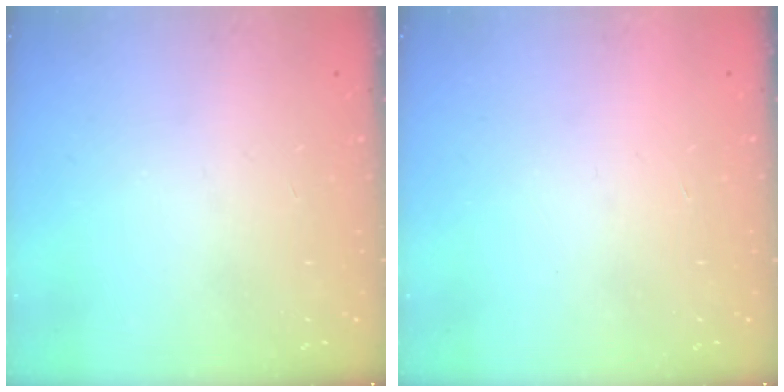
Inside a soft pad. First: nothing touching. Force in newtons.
{"total": 1.5, "press": 1.5, "slide": 0.1}